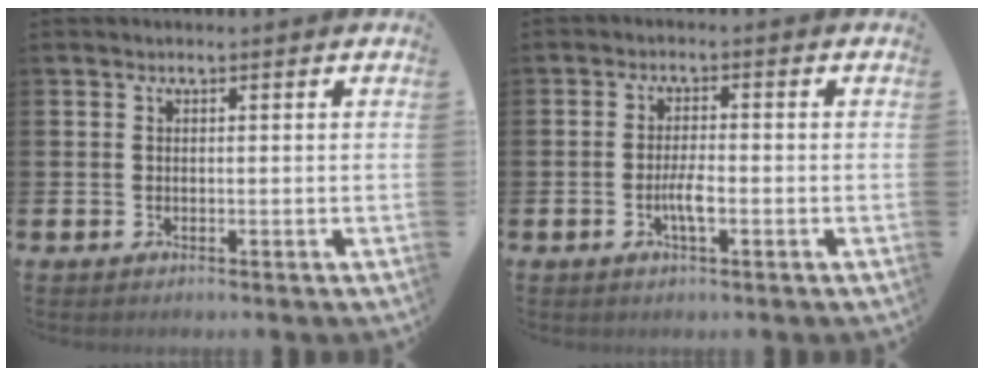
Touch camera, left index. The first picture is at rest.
{"total": 2.8, "force": [-1.0, 0.6, 2.6], "torque": [-0.062, 0.003, -0.020]}